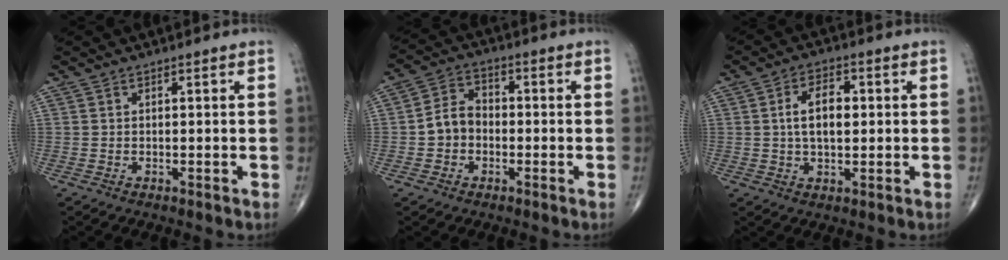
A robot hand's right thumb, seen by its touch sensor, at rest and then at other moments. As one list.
[{"total": 6.3, "force": [-1.3, 5.1, 3.5], "torque": [-0.048, 0.028, -0.036]}, {"total": 7.2, "force": [0.7, 4.0, 5.9], "torque": [-0.093, 0.010, 0.009]}]